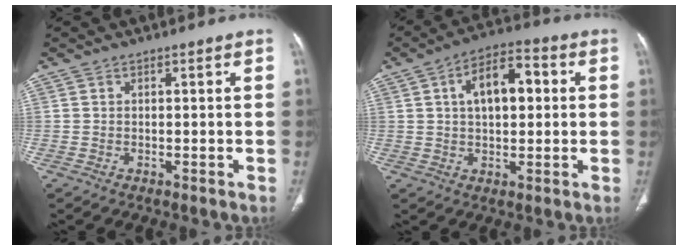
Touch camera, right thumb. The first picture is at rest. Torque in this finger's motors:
{"motor_torque": [-0.45, 0.93, -0.08, 0.19, 0.23]}